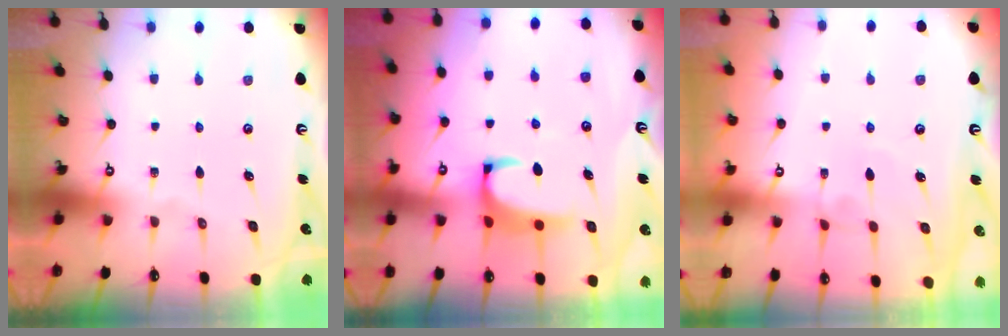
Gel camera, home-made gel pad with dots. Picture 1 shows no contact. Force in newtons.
{"total": 2.2, "press": 2.0, "slide": 0.9}
{"total": 3.5, "press": 3.5, "slide": 0.2}